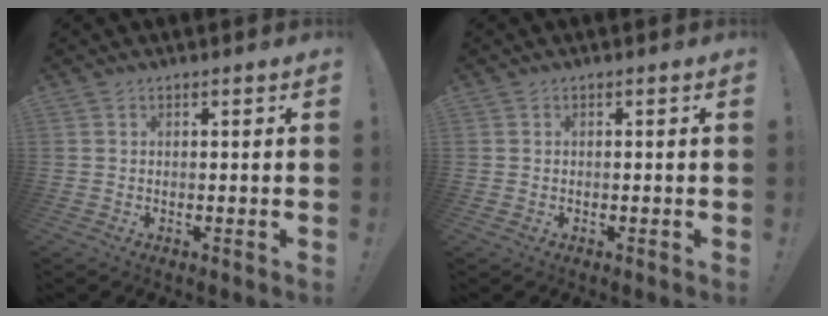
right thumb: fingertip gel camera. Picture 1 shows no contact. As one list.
[{"total": 0.6, "force": [-0.4, 0.2, 0.3], "torque": [-0.010, 0.003, -0.007]}]